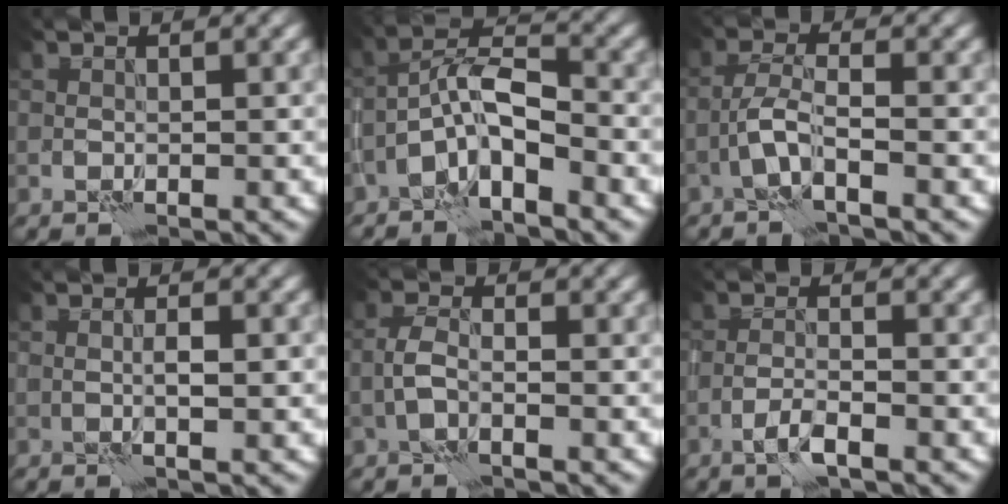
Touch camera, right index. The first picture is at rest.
{"total": 4.7, "force": [-2.4, 1.2, 3.9], "torque": [-0.064, 0.018, -0.052]}
{"total": 1.9, "force": [-0.9, -0.3, 1.6], "torque": [-0.037, 0.006, -0.023]}
{"total": 1.0, "force": [0.4, -0.6, 0.8], "torque": [-0.014, 0.000, 0.010]}
{"total": 0.9, "force": [-0.3, -0.1, 0.8], "torque": [-0.019, 0.004, -0.009]}
{"total": 1.8, "force": [-1.2, -0.1, 1.3], "torque": [-0.029, 0.005, -0.026]}